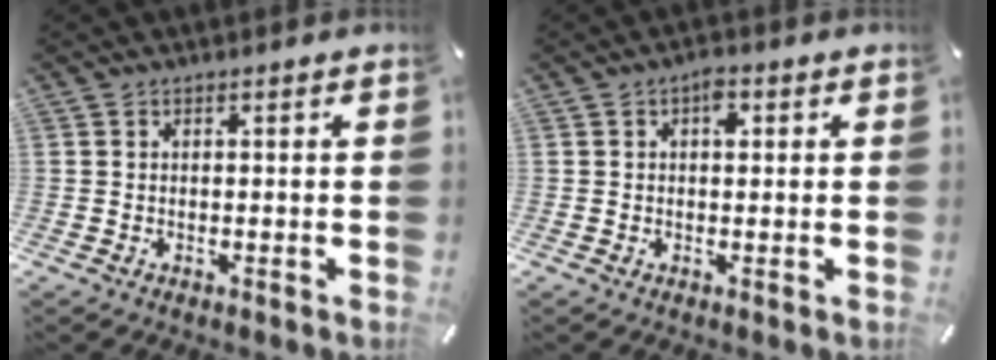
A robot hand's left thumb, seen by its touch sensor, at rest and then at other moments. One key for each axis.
{"total": 2.8, "fx": 0.8, "fy": 1.6, "fz": 2.2, "tx": -0.030, "ty": 0.002, "tz": 0.009}